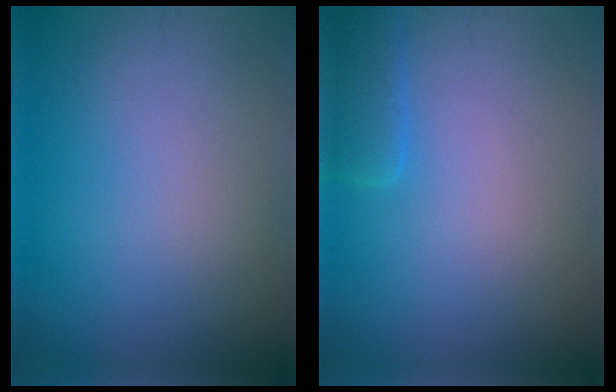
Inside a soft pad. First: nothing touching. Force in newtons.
{"total": 1.9, "press": 1.9, "slide": 0.1}